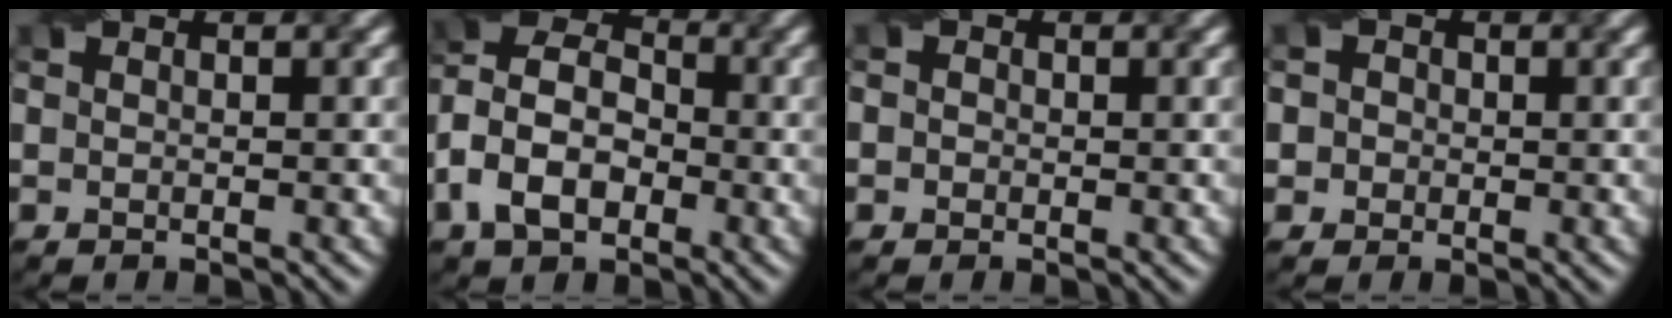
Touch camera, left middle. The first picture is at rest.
{"total": 7.0, "force": [-2.8, 4.6, 4.4], "torque": [-0.083, 0.012, -0.068]}
{"total": 1.5, "force": [0.4, 1.3, 0.5], "torque": [0.003, 0.008, -0.011]}
{"total": 2.8, "force": [0.7, 2.5, 0.9], "torque": [0.006, 0.019, -0.004]}